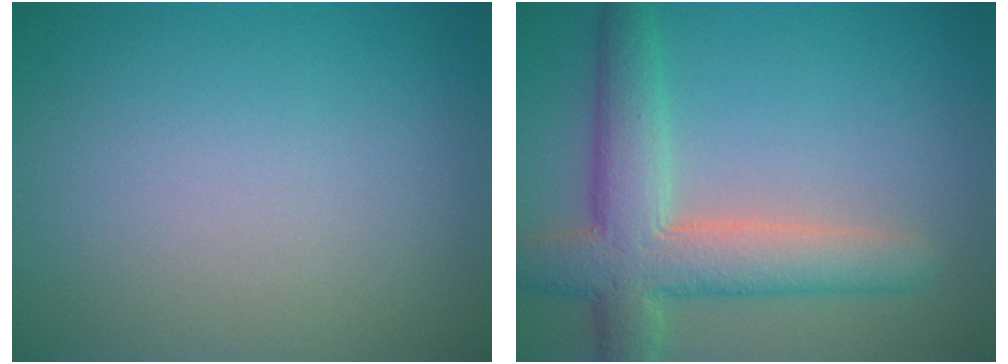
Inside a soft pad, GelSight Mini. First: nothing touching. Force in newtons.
{"total": 6.9, "press": 6.9, "slide": 0.7}